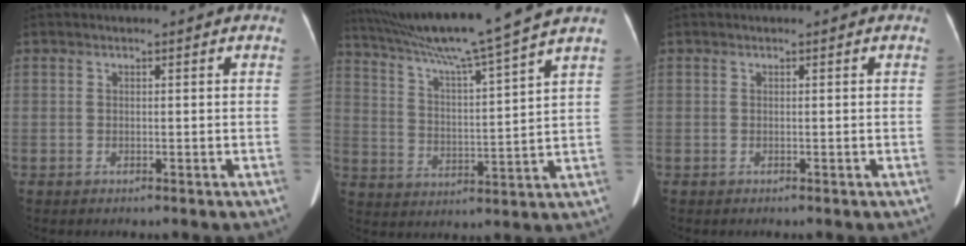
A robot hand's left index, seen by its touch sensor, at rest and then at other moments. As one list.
[{"total": 17.2, "force": [14.4, -2.5, 9.0], "torque": [-0.156, -0.012, 0.224]}, {"total": 0.0}]